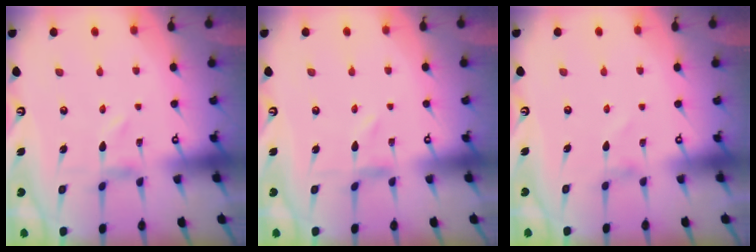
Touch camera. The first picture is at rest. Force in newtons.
{"total": 0.0}
{"total": 0.0}